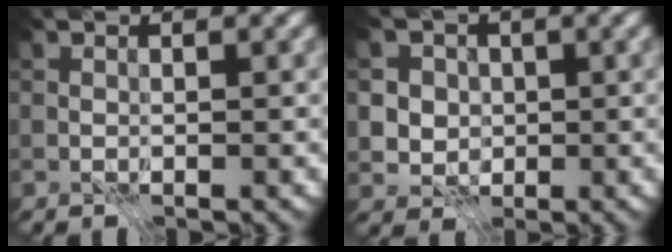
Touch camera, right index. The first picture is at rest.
{"total": 4.3, "force": [0.6, 4.0, 1.4], "torque": [-0.016, 0.009, 0.003]}